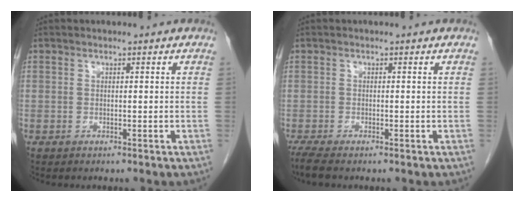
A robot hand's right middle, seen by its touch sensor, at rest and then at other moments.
{"total": 2.5, "force": [-1.9, 0.3, 1.6], "torque": [-0.041, -0.011, -0.036]}